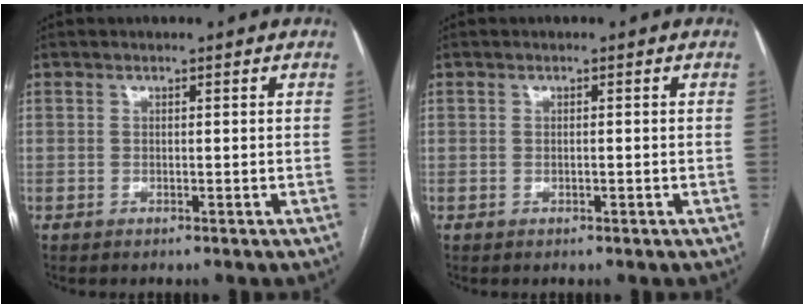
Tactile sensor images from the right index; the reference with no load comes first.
{"total": 0.0}